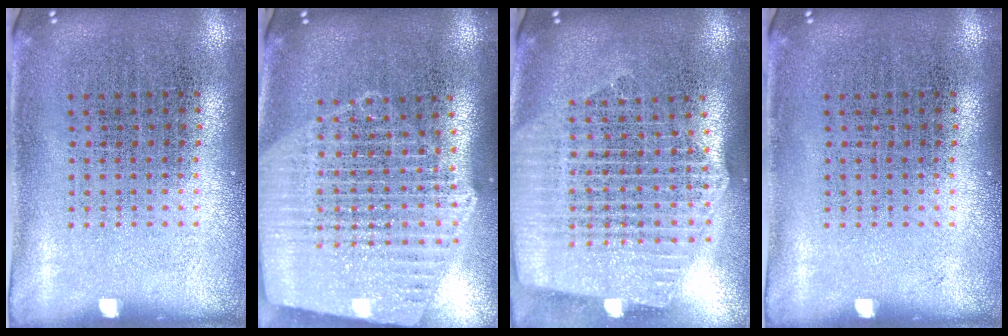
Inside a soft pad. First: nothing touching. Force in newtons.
{"total": 2.4, "press": 2.1, "slide": 1.2}
{"total": 2.7, "press": 2.3, "slide": 1.4}
{"total": 0.0}